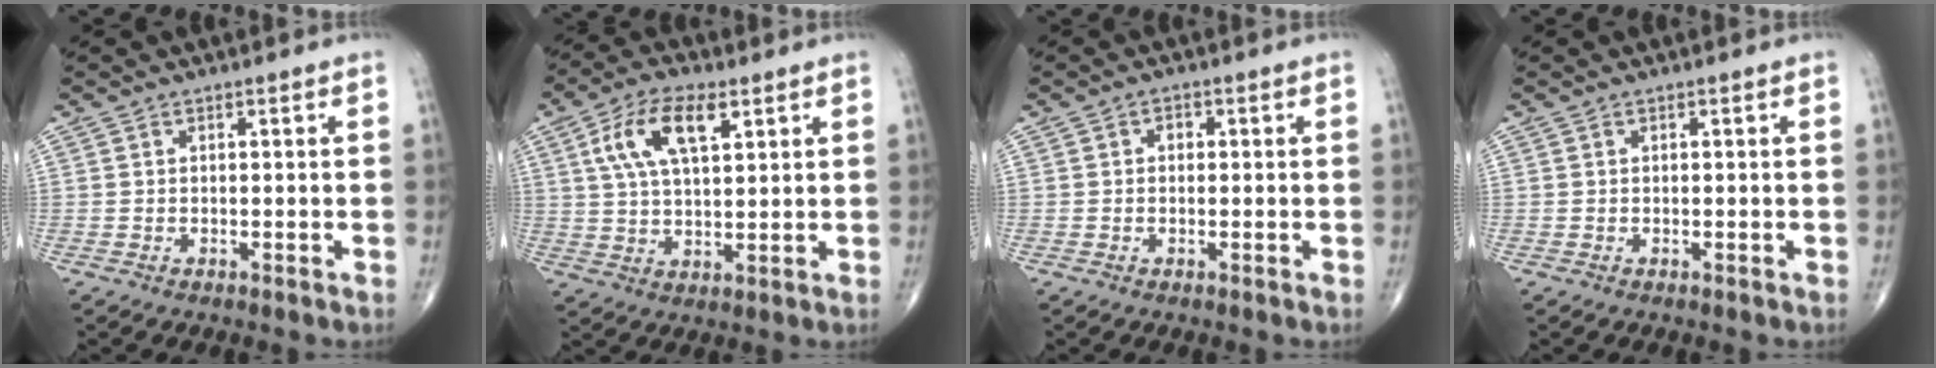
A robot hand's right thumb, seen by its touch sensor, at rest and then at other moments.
{"total": 11.0, "force": [4.4, 5.0, 8.8], "torque": [-0.165, -0.002, 0.082]}
{"total": 1.3, "force": [0.1, 1.0, 0.8], "torque": [-0.003, 0.005, -0.002]}
{"total": 0.0}